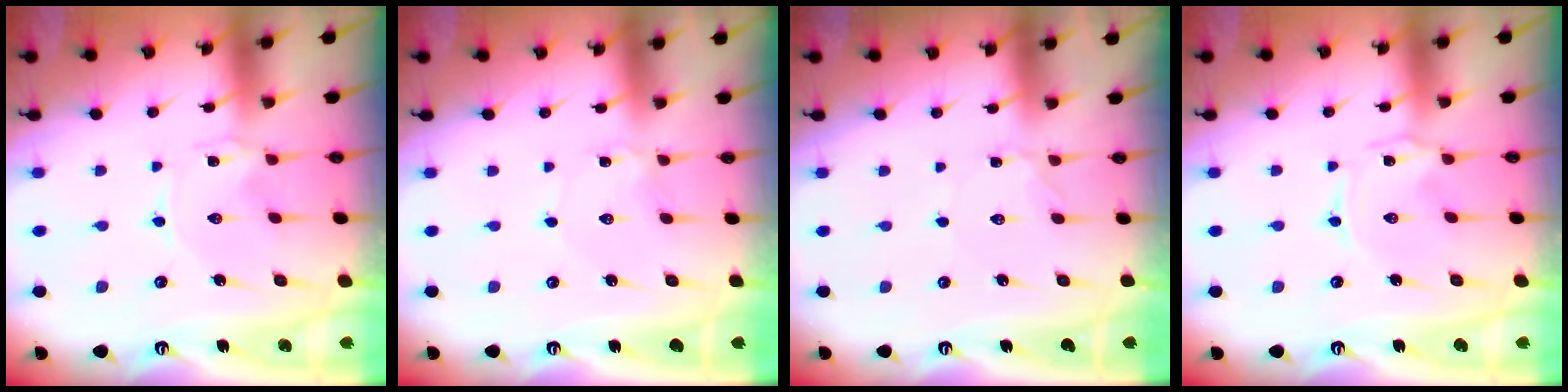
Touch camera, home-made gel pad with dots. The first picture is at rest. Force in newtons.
{"total": 0.7, "press": 0.7, "slide": 0.1}
{"total": 1.6, "press": 1.6, "slide": 0.2}
{"total": 0.6, "press": 0.5, "slide": 0.2}